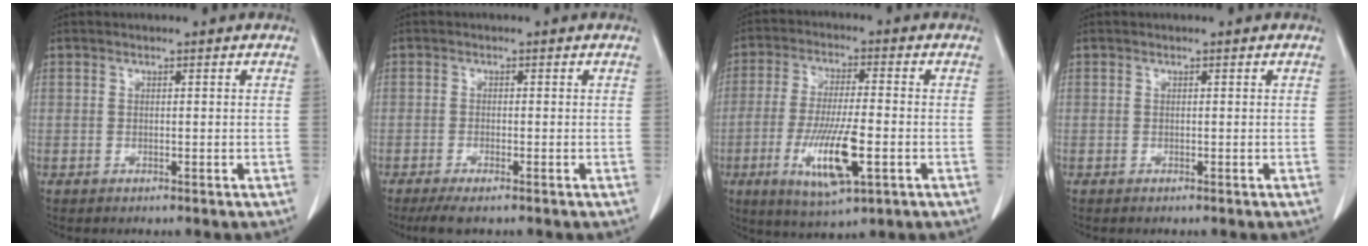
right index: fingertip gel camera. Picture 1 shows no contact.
{"total": 3.3, "force": [-2.3, 0.4, 2.3], "torque": [-0.038, -0.008, -0.039]}
{"total": 11.8, "force": [-3.7, 2.1, 11.0], "torque": [-0.215, -0.018, -0.061]}
{"total": 0.0}